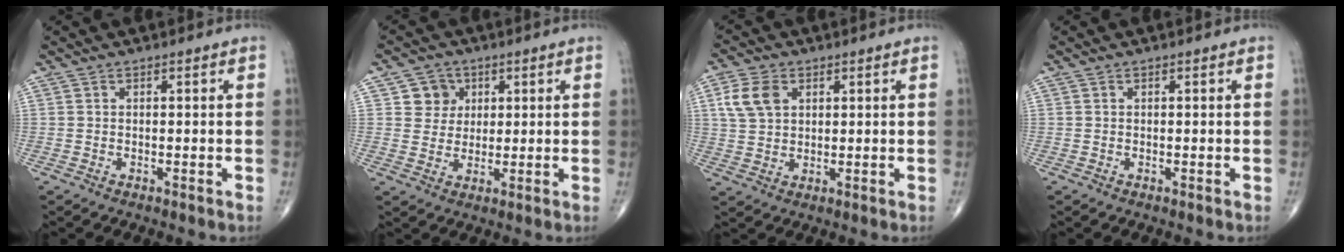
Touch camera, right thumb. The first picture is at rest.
{"total": 5.3, "force": [1.9, 4.9, 1.1], "torque": [0.011, -0.003, 0.029]}
{"total": 7.0, "force": [2.4, 4.8, 4.4], "torque": [-0.080, 0.000, 0.046]}
{"total": 0.0}